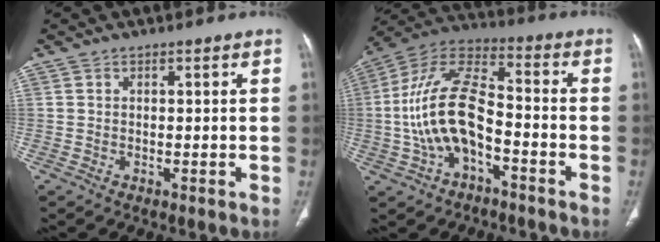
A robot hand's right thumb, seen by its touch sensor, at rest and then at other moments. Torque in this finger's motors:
{"motor_torque": [-0.21, 0.98, 1.47, -0.45, 0.19]}